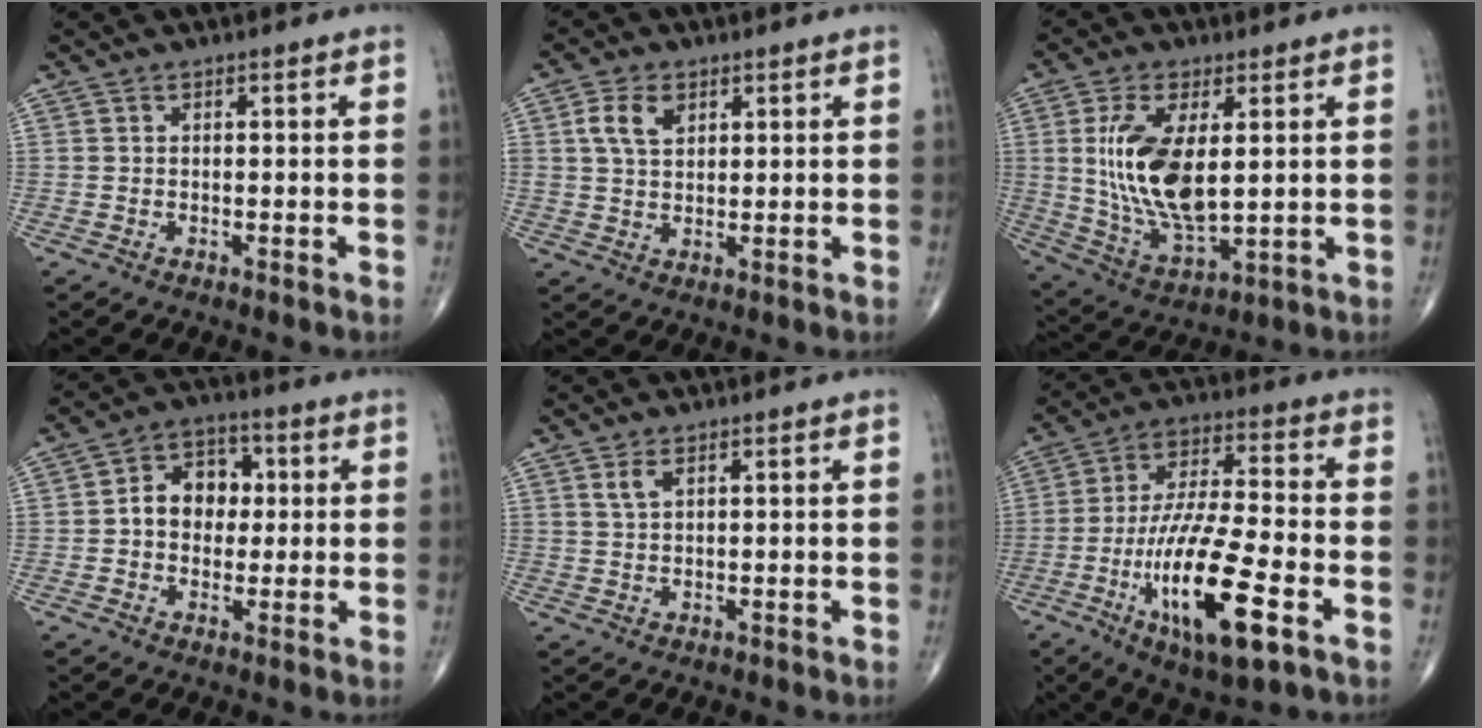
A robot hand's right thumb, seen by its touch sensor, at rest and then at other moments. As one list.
[{"total": 5.7, "force": [2.2, 3.7, 3.8], "torque": [-0.066, -0.003, 0.042]}, {"total": 15.5, "force": [2.3, 7.1, 13.5], "torque": [-0.261, -0.022, 0.056]}, {"total": 8.8, "force": [0.6, 6.8, 5.5], "torque": [-0.051, 0.021, 0.001]}, {"total": 2.1, "force": [1.2, 0.9, 1.5], "torque": [-0.033, 0.001, 0.029]}, {"total": 20.3, "force": [-7.6, 5.8, 18.0], "torque": [-0.345, 0.016, -0.125]}]